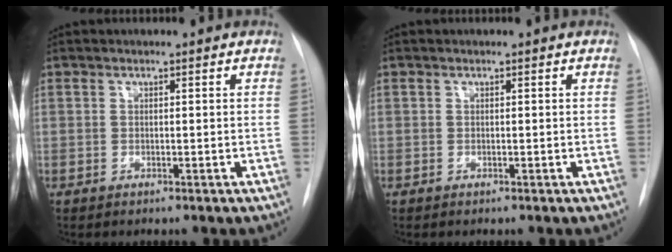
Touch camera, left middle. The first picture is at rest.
{"total": 0.0}